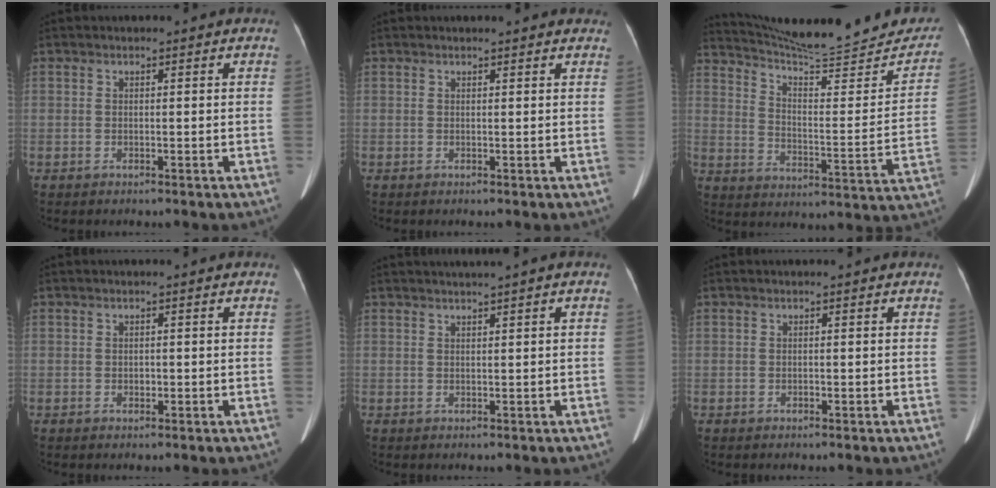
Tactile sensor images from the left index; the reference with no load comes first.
{"total": 5.2, "force": [4.8, 0.9, 1.7], "torque": [-0.016, 0.012, 0.040]}
{"total": 24.1, "force": [22.4, 3.1, 8.5], "torque": [-0.121, -0.052, 0.300]}
{"total": 0.5, "force": [0.0, 0.4, 0.3], "torque": [-0.004, 0.002, -0.002]}
{"total": 2.4, "force": [1.7, -0.4, 1.7], "torque": [-0.030, 0.016, 0.033]}
{"total": 0.0}